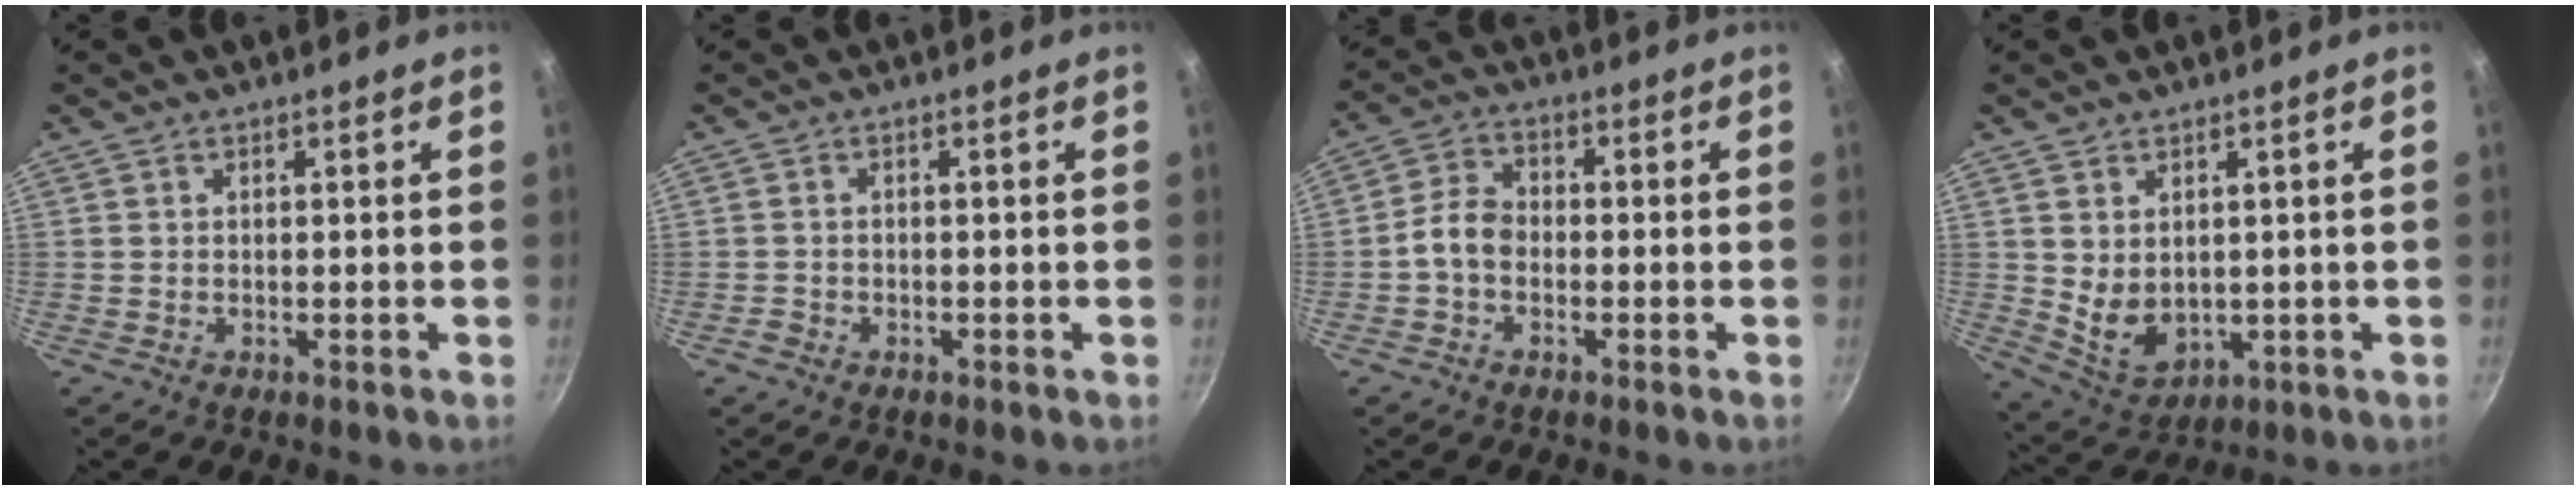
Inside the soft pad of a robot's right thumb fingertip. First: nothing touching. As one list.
[{"total": 1.5, "force": [-1.0, 1.1, 0.3], "torque": [-0.009, 0.011, -0.016]}, {"total": 5.3, "force": [-1.4, 3.9, 3.4], "torque": [-0.052, 0.029, -0.040]}, {"total": 7.5, "force": [1.0, 5.4, 5.0], "torque": [-0.074, -0.020, 0.043]}]